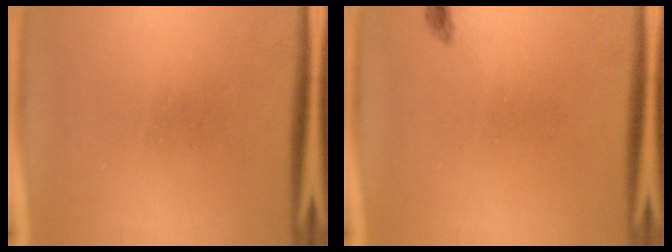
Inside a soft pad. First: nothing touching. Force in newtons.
{"total": 0.7}